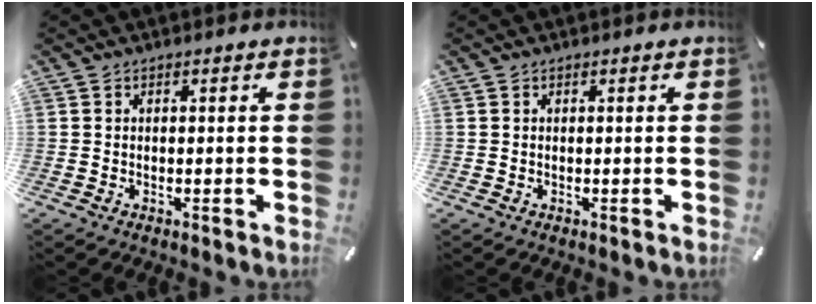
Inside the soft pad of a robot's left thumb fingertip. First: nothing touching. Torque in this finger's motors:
{"motor_torque": [0.10, 0.03, 0.18, -0.13, 0.01]}